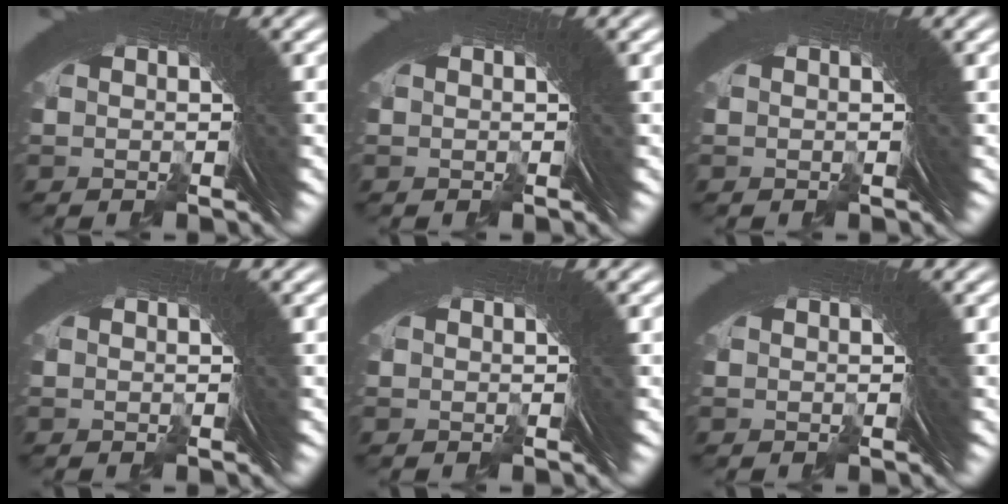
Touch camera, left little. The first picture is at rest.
{"total": 0.0}
{"total": 0.0}
{"total": 0.0}
{"total": 0.0}
{"total": 0.0}